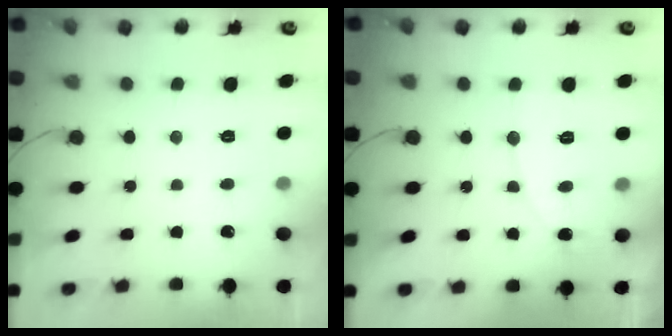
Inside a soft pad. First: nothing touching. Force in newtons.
{"total": 6.2, "press": 6.2, "slide": 0.4}